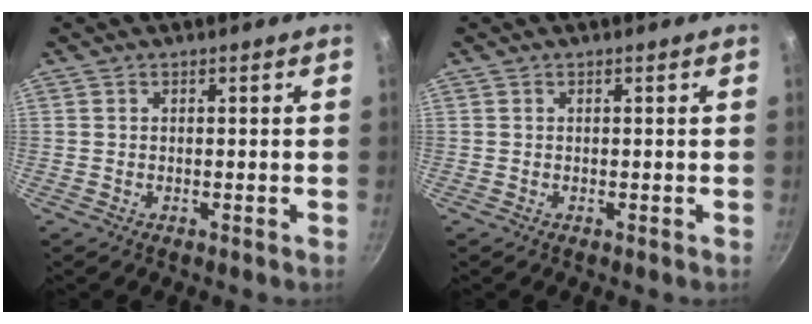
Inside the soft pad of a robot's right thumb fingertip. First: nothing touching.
{"total": 0.0}